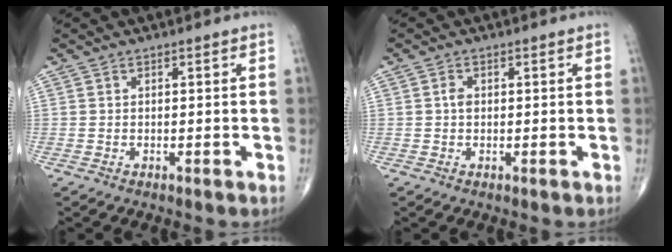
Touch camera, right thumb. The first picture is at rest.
{"total": 1.4, "force": [0.1, 1.0, 1.0], "torque": [-0.014, 0.003, 0.000]}